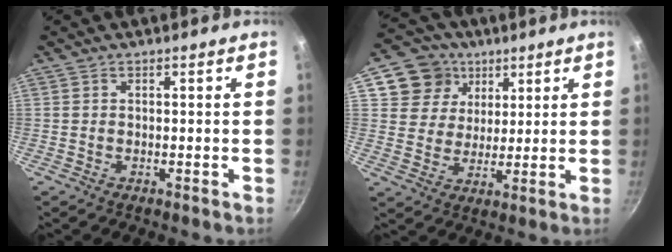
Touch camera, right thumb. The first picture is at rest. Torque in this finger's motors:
{"motor_torque": [0.01, 1.92, 0.44, 0.24, -0.03]}